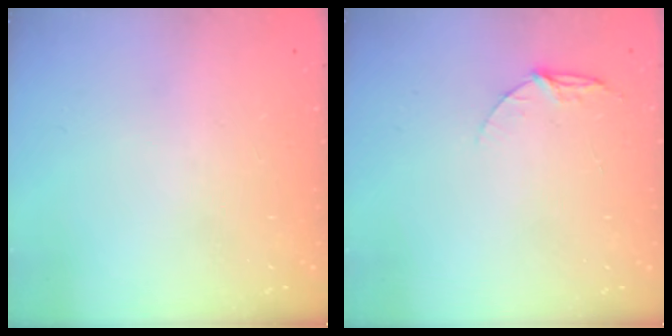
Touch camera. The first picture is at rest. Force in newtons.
{"total": 5.4, "press": 5.4, "slide": 0.5}